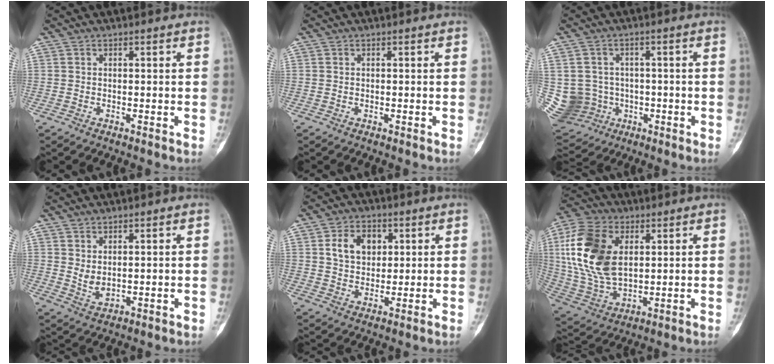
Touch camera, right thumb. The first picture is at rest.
{"total": 0.0}
{"total": 10.2, "force": [-1.3, 9.9, 2.3], "torque": [-0.043, 0.024, -0.003]}
{"total": 3.1, "force": [1.2, 1.6, 2.3], "torque": [-0.038, -0.017, 0.032]}
{"total": 7.9, "force": [2.5, 5.7, 4.8], "torque": [-0.055, -0.007, 0.043]}
{"total": 19.5, "force": [4.5, 12.1, 14.7], "torque": [-0.295, -0.010, 0.089]}